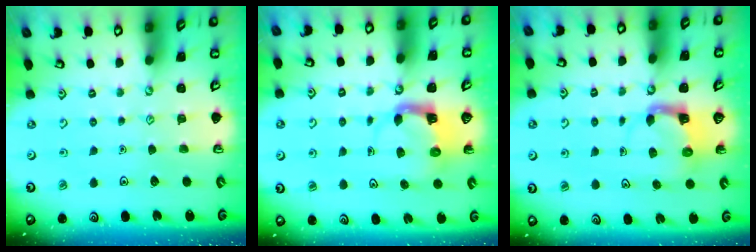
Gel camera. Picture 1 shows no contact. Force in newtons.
{"total": 4.0, "press": 3.9, "slide": 0.6}
{"total": 3.9, "press": 3.8, "slide": 0.7}